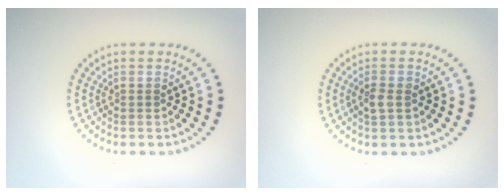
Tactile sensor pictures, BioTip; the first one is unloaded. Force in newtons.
{"total": 1.5, "press": 1.5, "slide": 0.3}